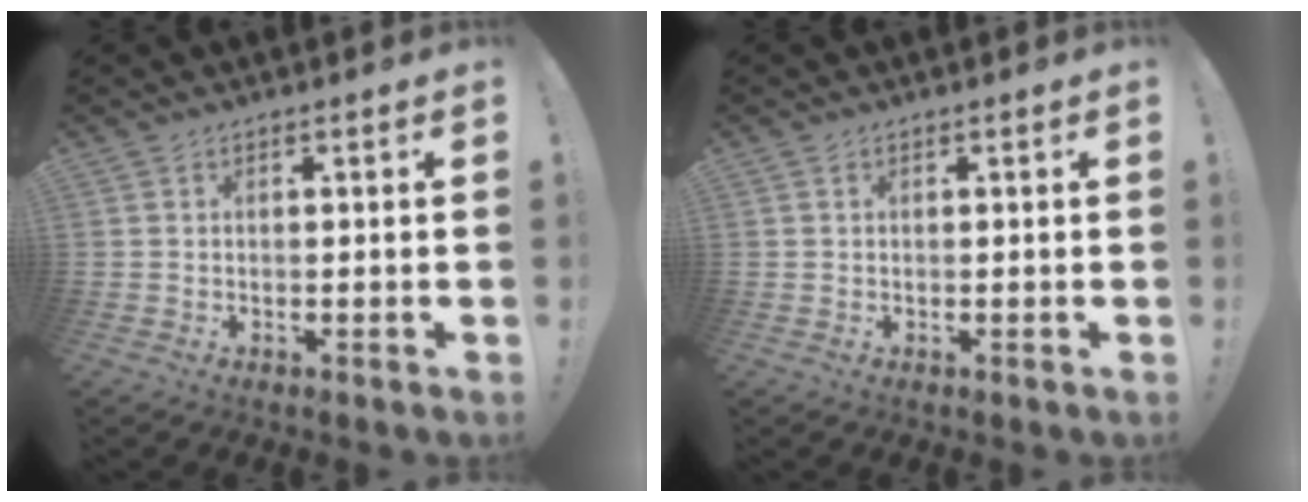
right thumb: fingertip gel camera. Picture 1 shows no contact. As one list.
[{"total": 0.5, "force": [0.2, 0.5, 0.1], "torque": [-0.001, 0.002, 0.004]}]